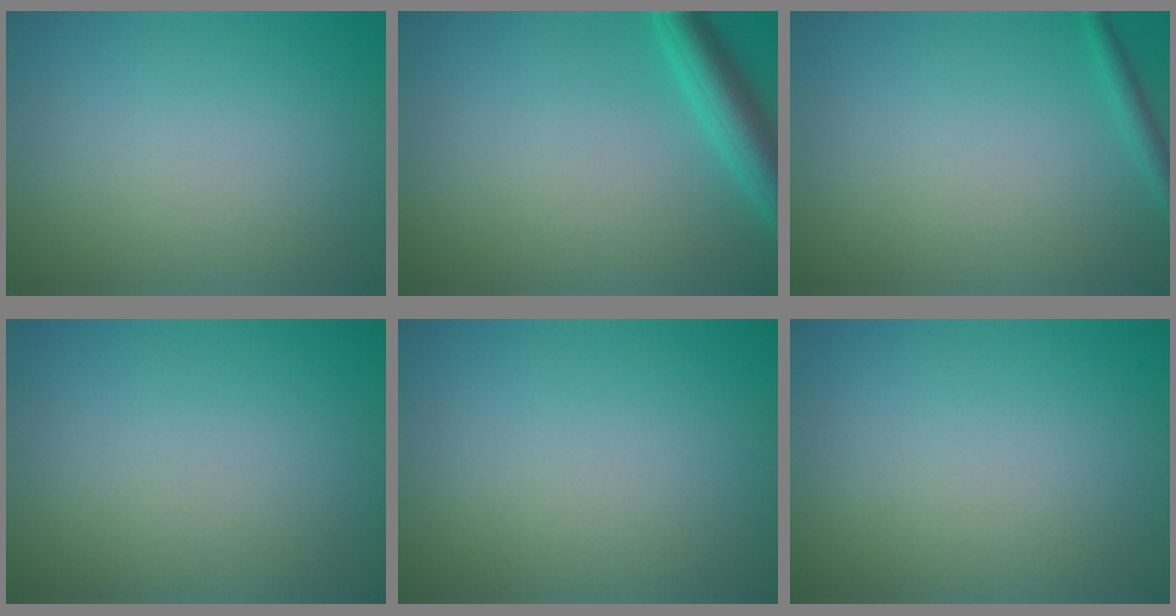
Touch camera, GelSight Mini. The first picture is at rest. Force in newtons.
{"total": 3.7, "press": 3.7, "slide": 0.3}
{"total": 1.2, "press": 1.1, "slide": 0.1}
{"total": 0.0}
{"total": 0.0}
{"total": 0.0}